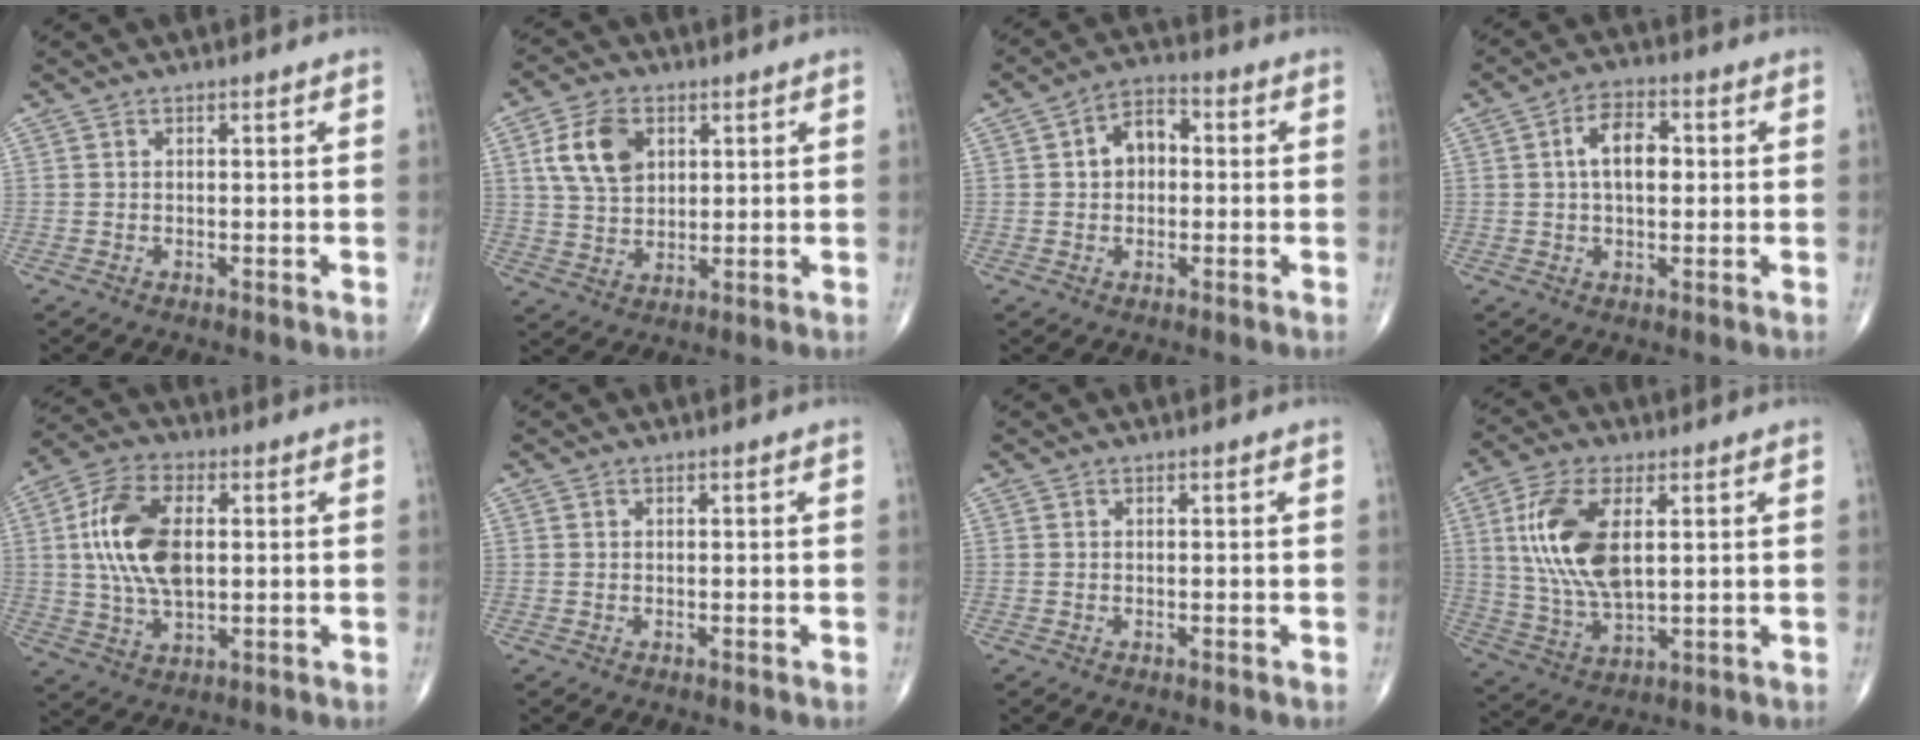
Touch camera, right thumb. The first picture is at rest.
{"total": 9.6, "force": [3.2, 6.4, 6.3], "torque": [-0.104, -0.007, 0.063]}
{"total": 7.0, "force": [0.7, 4.8, 5.0], "torque": [-0.062, 0.022, 0.001]}
{"total": 8.4, "force": [1.5, 4.4, 7.0], "torque": [-0.111, 0.009, 0.021]}
{"total": 14.4, "force": [1.7, 7.9, 11.9], "torque": [-0.231, 0.007, 0.031]}
{"total": 0.0}
{"total": 0.0}
{"total": 14.3, "force": [3.2, 6.7, 12.2], "torque": [-0.251, -0.011, 0.068]}